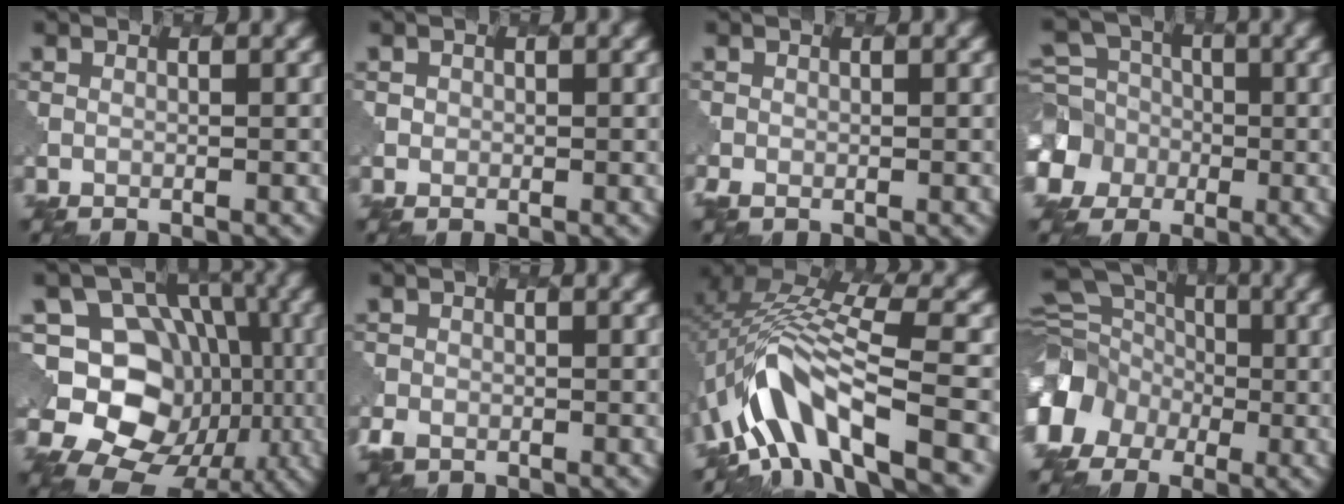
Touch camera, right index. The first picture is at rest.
{"total": 0.9, "force": [0.1, 0.9, 0.1], "torque": [0.003, -0.005, 0.000]}
{"total": 1.1, "force": [-0.4, 0.8, 0.6], "torque": [-0.015, -0.004, -0.008]}
{"total": 9.1, "force": [-2.1, 8.4, 2.7], "torque": [-0.077, -0.007, -0.064]}
{"total": 12.4, "force": [-1.2, 10.5, 6.5], "torque": [-0.086, -0.008, -0.037]}
{"total": 1.5, "force": [-0.8, 1.3, 0.4], "torque": [-0.010, -0.007, -0.019]}
{"total": 10.2, "force": [-4.7, 3.5, 8.3], "torque": [-0.144, 0.013, -0.090]}
{"total": 10.1, "force": [-2.8, 8.7, 4.3], "torque": [-0.088, -0.010, -0.070]}